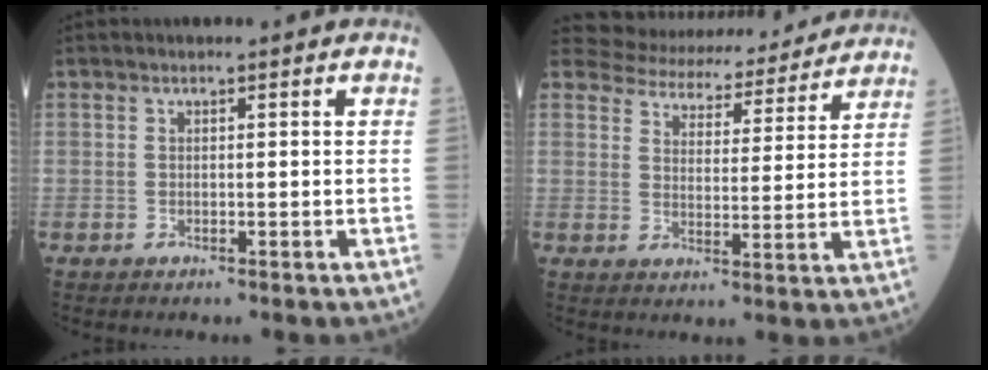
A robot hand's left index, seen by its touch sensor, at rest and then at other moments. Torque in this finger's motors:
{"motor_torque": [-1.15, -0.76, -0.45, -0.10]}